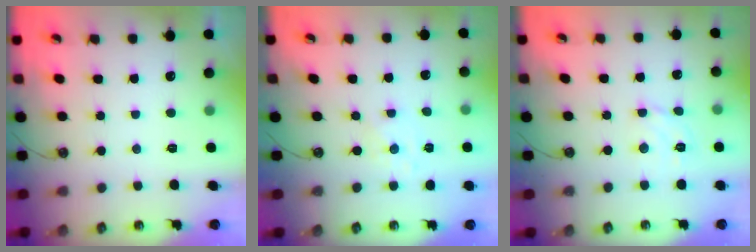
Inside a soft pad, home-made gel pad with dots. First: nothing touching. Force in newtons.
{"total": 1.7, "press": 1.6, "slide": 0.2}
{"total": 5.2, "press": 5.1, "slide": 0.5}